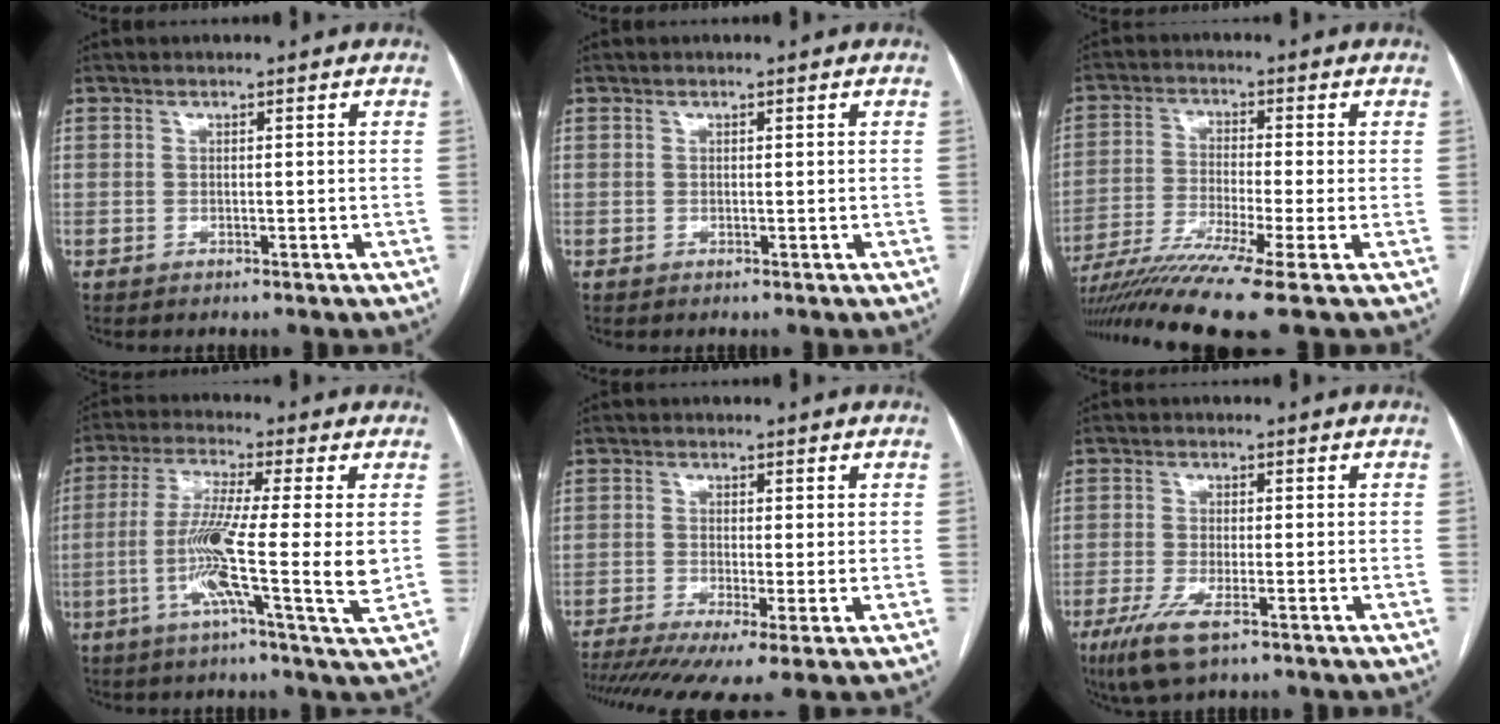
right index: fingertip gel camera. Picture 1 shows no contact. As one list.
[{"total": 0.0}, {"total": 12.3, "force": [-8.8, -1.9, 8.4], "torque": [-0.148, -0.030, -0.148]}, {"total": 12.7, "force": [-1.4, -0.6, 12.6], "torque": [-0.232, -0.014, -0.040]}, {"total": 10.3, "force": [-5.7, 2.4, 8.2], "torque": [-0.151, -0.015, -0.094]}, {"total": 6.2, "force": [-3.5, 1.4, 4.9], "torque": [-0.105, -0.017, -0.062]}]